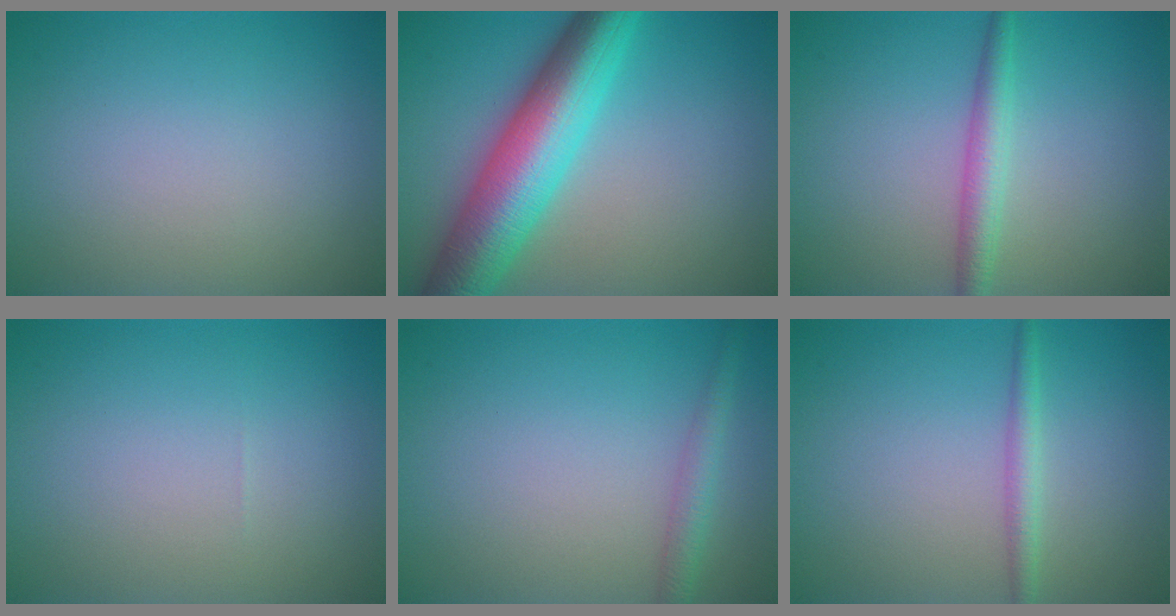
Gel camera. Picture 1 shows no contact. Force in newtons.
{"total": 10.1, "press": 10.1, "slide": 0.1}
{"total": 2.5, "press": 2.5, "slide": 0.0}
{"total": 0.0}
{"total": 2.0, "press": 2.0, "slide": 0.1}
{"total": 1.7, "press": 1.7, "slide": 0.1}